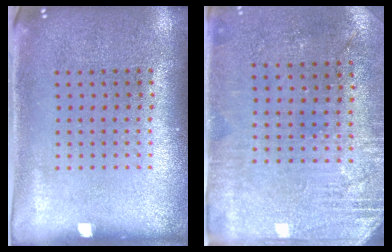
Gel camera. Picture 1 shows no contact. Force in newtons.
{"total": 2.8, "press": 2.5, "slide": 1.2}